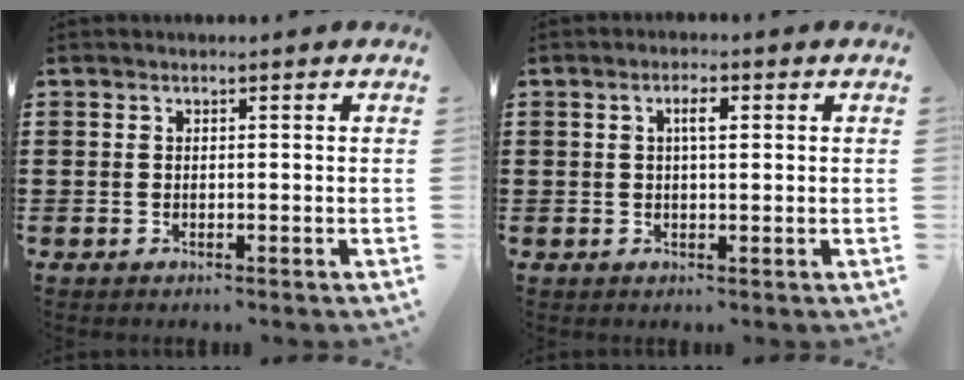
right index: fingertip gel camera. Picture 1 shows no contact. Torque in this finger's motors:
{"motor_torque": [1.06, 0.91, 0.09, 0.01]}